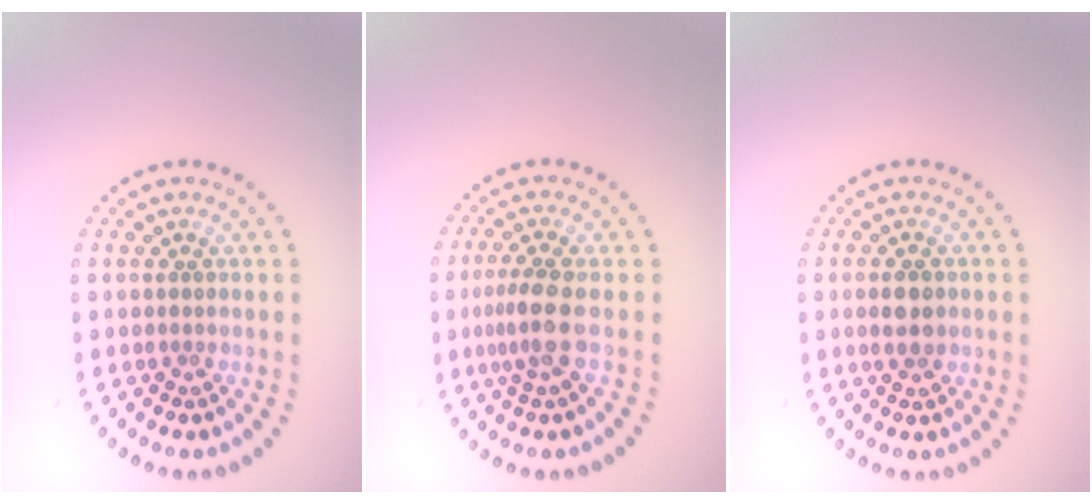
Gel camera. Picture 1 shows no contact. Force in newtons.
{"total": 2.7, "press": 2.2, "slide": 1.7}
{"total": 2.3, "press": 2.3, "slide": 0.1}